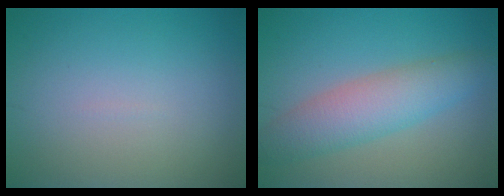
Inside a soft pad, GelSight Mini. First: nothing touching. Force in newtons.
{"total": 5.0, "press": 5.0, "slide": 0.1}